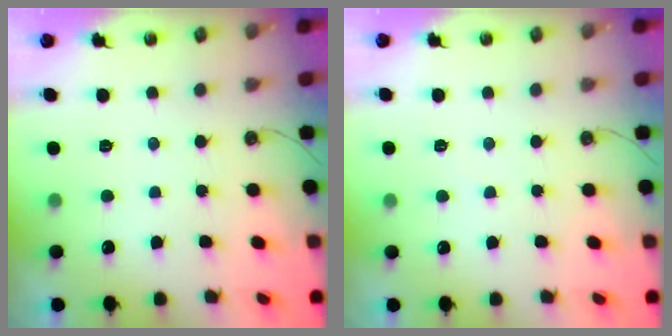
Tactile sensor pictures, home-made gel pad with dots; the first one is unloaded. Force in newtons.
{"total": 2.8, "press": 2.8, "slide": 0.4}